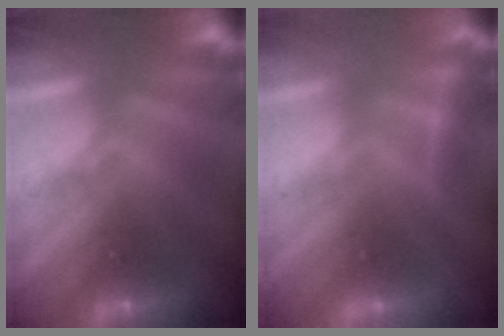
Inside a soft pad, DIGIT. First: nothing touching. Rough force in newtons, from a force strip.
{"total": 2.7}